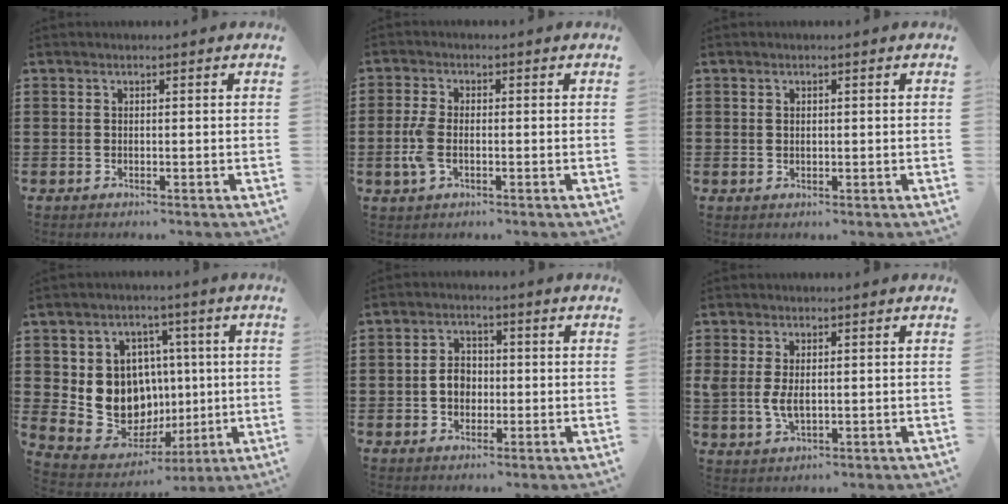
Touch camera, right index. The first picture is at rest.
{"total": 4.2, "force": [-0.9, 2.1, 3.5], "torque": [-0.092, -0.007, -0.022]}
{"total": 0.6, "force": [0.2, 0.5, 0.3], "torque": [-0.007, 0.004, 0.004]}
{"total": 11.7, "force": [0.5, 10.7, 4.8], "torque": [-0.128, -0.005, 0.022]}
{"total": 3.8, "force": [-0.5, 2.9, 2.4], "torque": [-0.051, 0.009, -0.013]}
{"total": 3.9, "force": [0.3, 2.1, 3.2], "torque": [-0.079, 0.001, 0.002]}